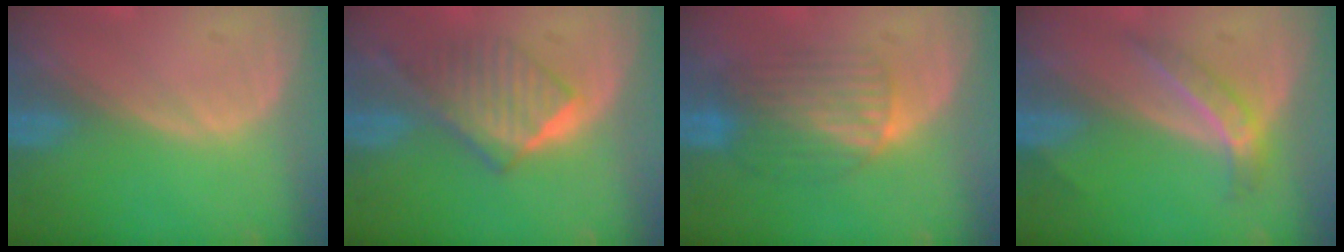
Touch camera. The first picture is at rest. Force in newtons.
{"total": 6.5, "press": 6.2, "slide": 2.1}
{"total": 6.3, "press": 6.2, "slide": 1.1}
{"total": 4.3, "press": 4.0, "slide": 1.6}